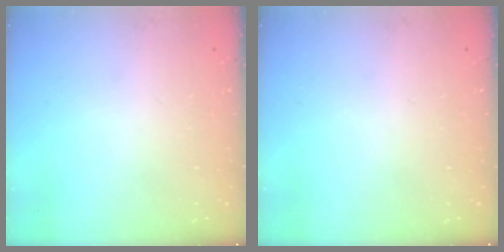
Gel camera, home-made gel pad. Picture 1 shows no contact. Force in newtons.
{"total": 0.0}